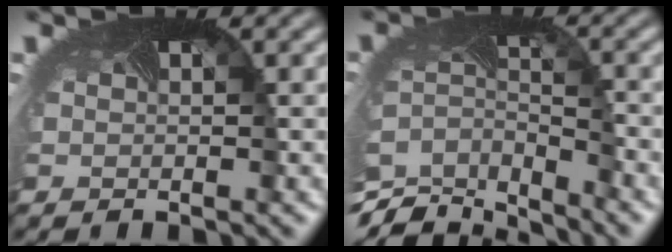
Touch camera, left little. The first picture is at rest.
{"total": 7.7, "force": [-6.7, 2.4, 2.9], "torque": [-0.089, -0.024, -0.115]}